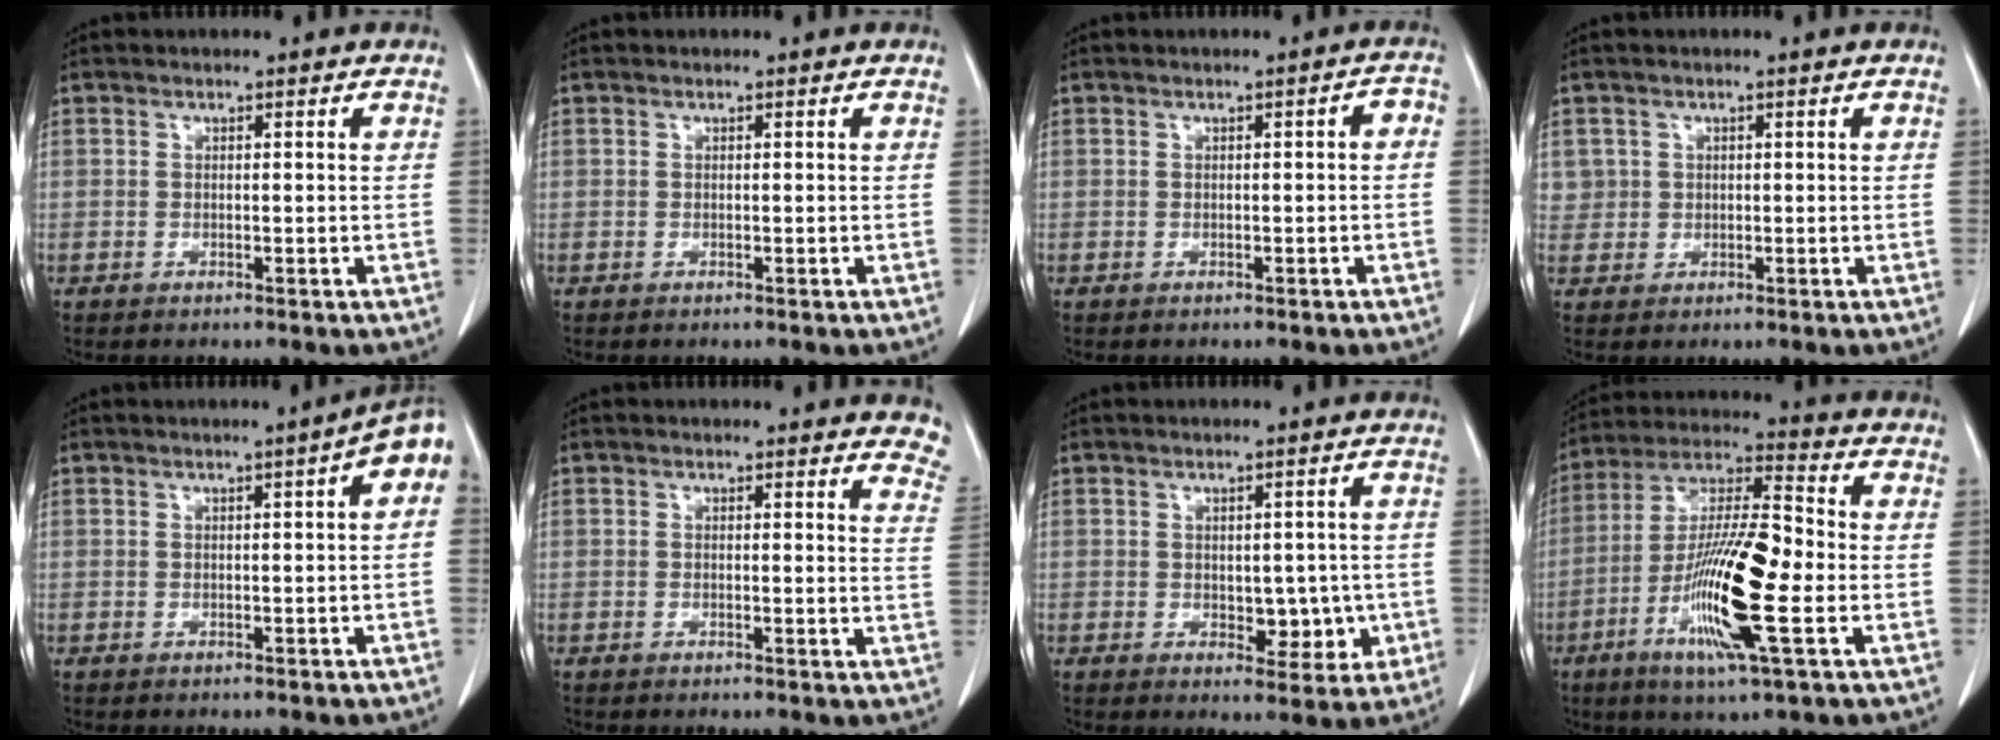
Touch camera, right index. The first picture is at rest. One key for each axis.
{"total": 0.0}
{"total": 1.7, "fx": -0.3, "fy": 0.6, "fz": 1.5, "tx": -0.013, "ty": 0.009, "tz": -0.005}
{"total": 2.2, "fx": 0.7, "fy": 2.1, "fz": -0.1, "tx": 0.019, "ty": 0.001, "tz": 0.008}
{"total": 4.4, "fx": 1.4, "fy": 0.9, "fz": 4.1, "tx": -0.045, "ty": 0.013, "tz": 0.011}
{"total": 6.8, "fx": 6.4, "fy": 1.8, "fz": 1.4, "tx": 0.014, "ty": -0.021, "tz": 0.035}
{"total": 5.3, "fx": -0.6, "fy": 3.1, "fz": 4.2, "tx": -0.043, "ty": 0.004, "tz": 0.004}
{"total": 16.5, "fx": -4.5, "fy": 1.8, "fz": 15.8, "tx": -0.308, "ty": -0.011, "tz": -0.086}